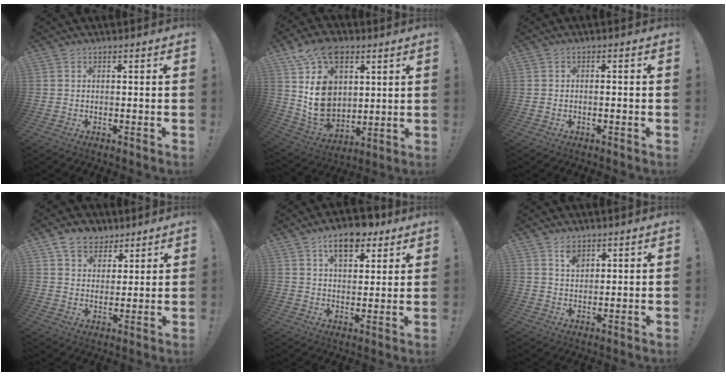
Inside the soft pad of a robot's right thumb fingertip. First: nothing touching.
{"total": 19.3, "force": [6.6, 13.9, 11.7], "torque": [-0.229, -0.040, 0.123]}
{"total": 0.9, "force": [-0.7, 0.2, 0.6], "torque": [-0.011, 0.004, -0.011]}
{"total": 8.2, "force": [5.4, 5.9, 1.5], "torque": [-0.019, -0.031, 0.105]}
{"total": 10.3, "force": [6.4, 5.5, 5.9], "torque": [-0.085, -0.027, 0.114]}
{"total": 3.8, "force": [2.6, 2.2, 1.7], "torque": [-0.014, -0.020, 0.045]}